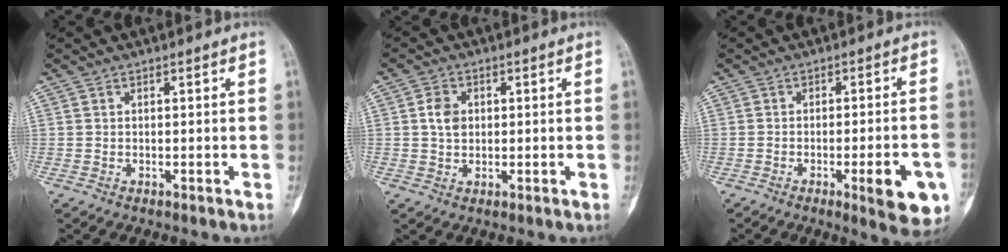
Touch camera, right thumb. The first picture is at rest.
{"total": 3.9, "force": [0.5, 3.1, 2.3], "torque": [-0.034, 0.001, 0.006]}
{"total": 10.2, "force": [-3.9, 2.3, 9.1], "torque": [-0.106, 0.006, -0.046]}